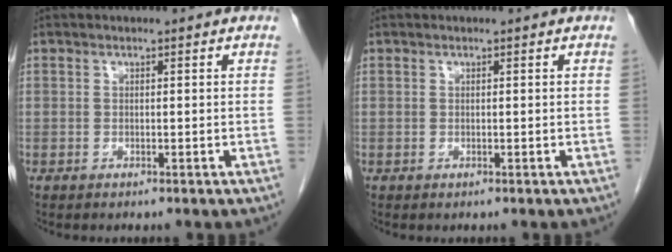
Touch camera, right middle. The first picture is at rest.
{"total": 0.0}